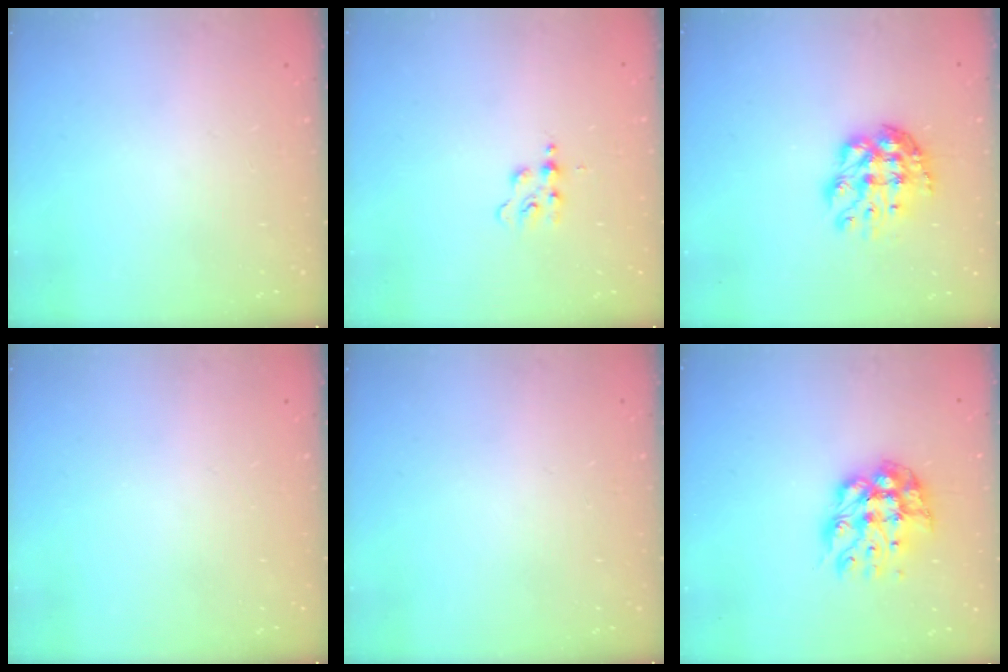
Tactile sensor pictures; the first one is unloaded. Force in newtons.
{"total": 3.7, "press": 3.7, "slide": 0.5}
{"total": 10.5, "press": 10.4, "slide": 0.8}
{"total": 0.0}
{"total": 0.0}
{"total": 12.5, "press": 12.5, "slide": 1.1}